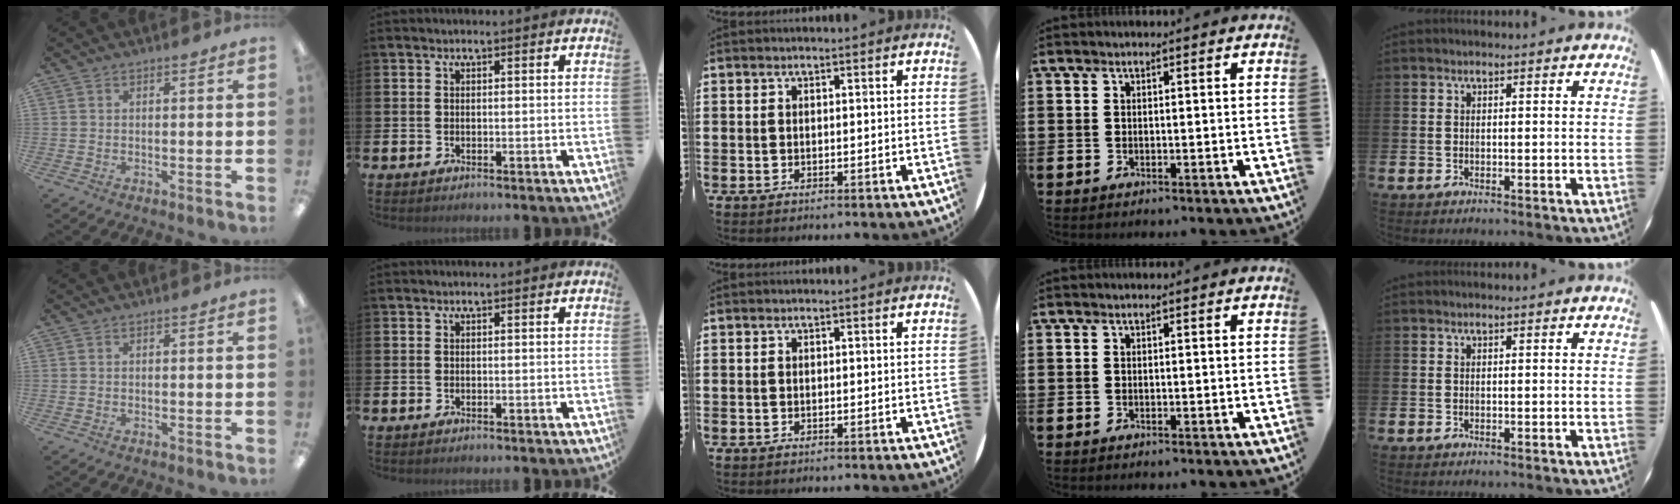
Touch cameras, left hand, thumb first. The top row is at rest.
{}